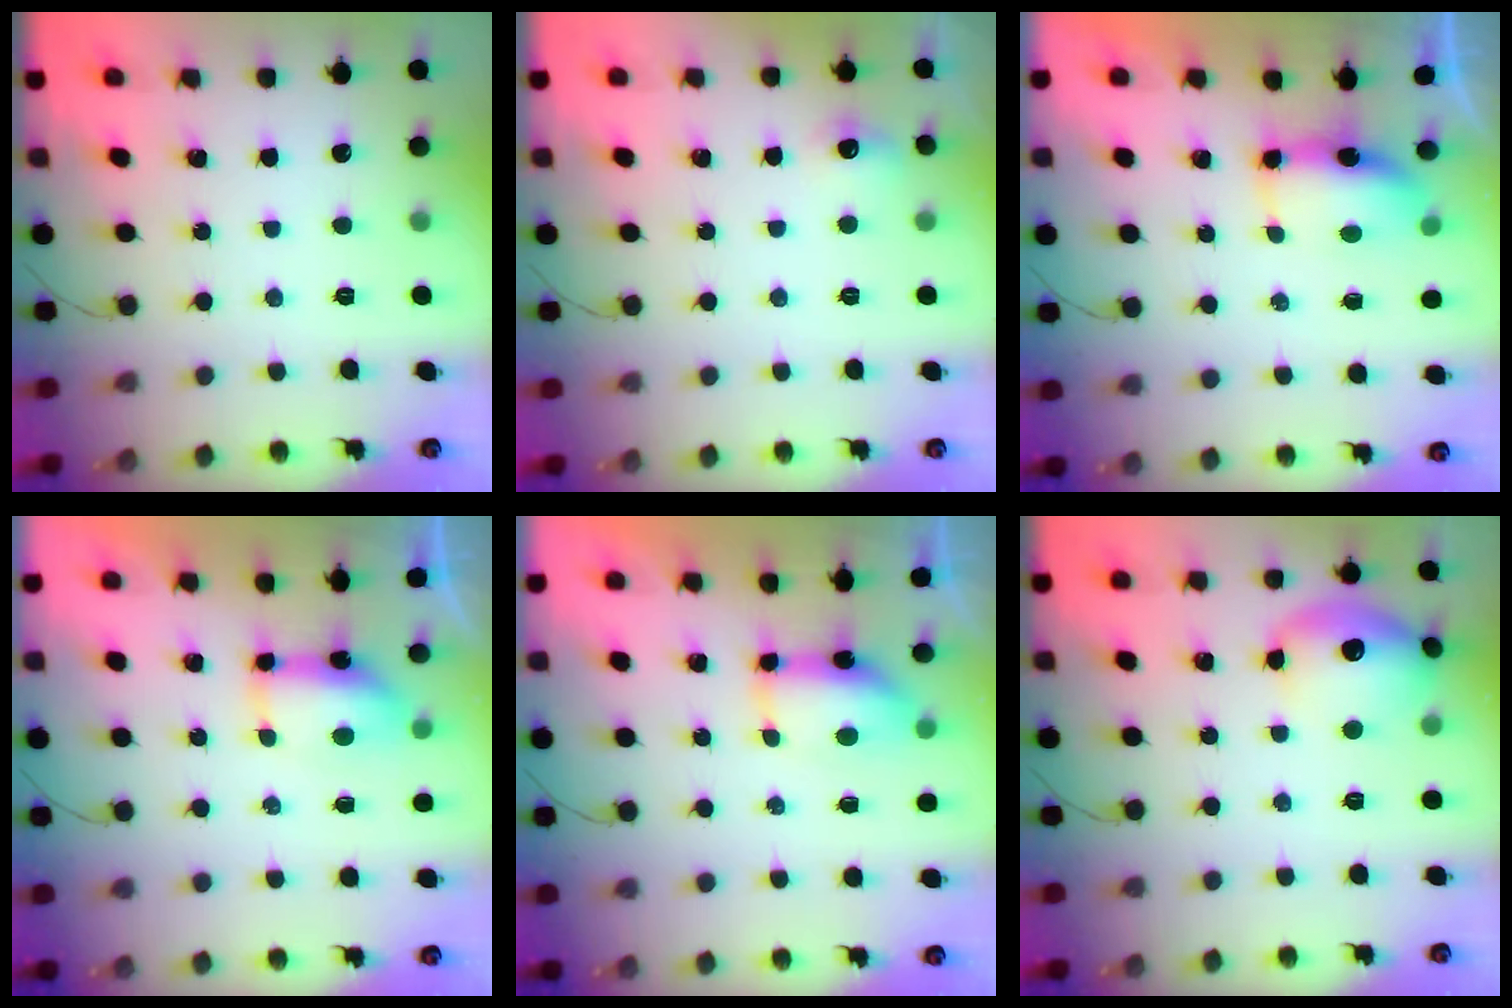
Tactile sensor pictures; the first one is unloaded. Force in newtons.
{"total": 5.3, "press": 5.0, "slide": 1.8}
{"total": 6.9, "press": 6.5, "slide": 2.4}
{"total": 6.8, "press": 6.8, "slide": 0.4}
{"total": 6.8, "press": 6.8, "slide": 0.5}
{"total": 15.0, "press": 14.9, "slide": 1.5}